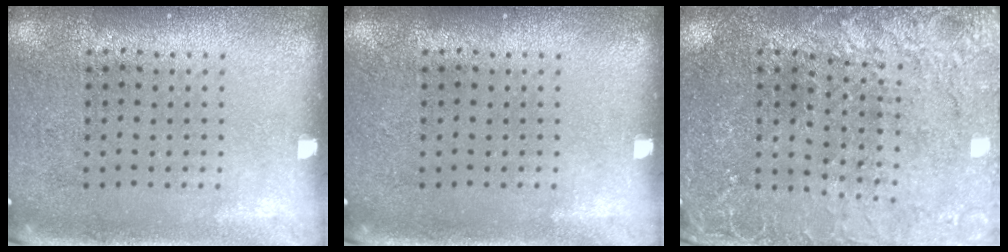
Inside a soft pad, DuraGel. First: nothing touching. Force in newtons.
{"total": 0.0}
{"total": 2.7, "press": 2.7, "slide": 0.5}